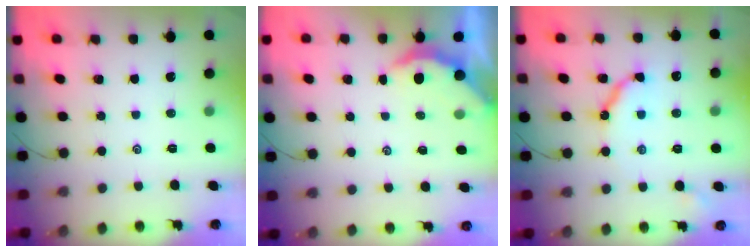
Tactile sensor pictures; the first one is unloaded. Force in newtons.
{"total": 2.3, "press": 2.3, "slide": 0.2}
{"total": 9.6, "press": 9.6, "slide": 0.8}